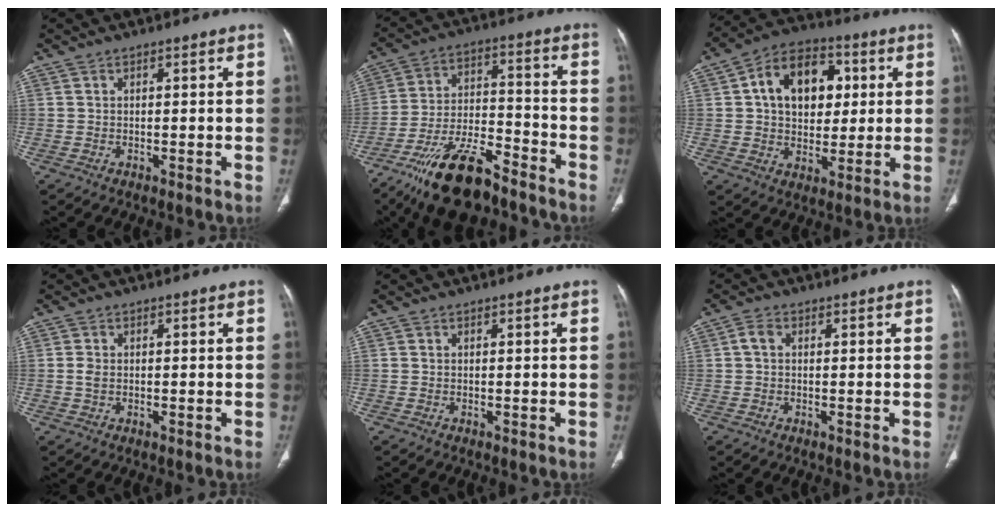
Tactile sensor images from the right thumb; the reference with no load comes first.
{"total": 16.5, "force": [-12.1, 5.7, 9.8], "torque": [-0.170, 0.069, -0.211]}
{"total": 15.2, "force": [3.3, 10.6, 10.4], "torque": [-0.123, 0.008, 0.048]}
{"total": 1.5, "force": [-0.2, 1.0, 1.1], "torque": [-0.029, 0.000, -0.006]}
{"total": 0.0}
{"total": 1.9, "force": [0.2, 1.4, 1.3], "torque": [-0.024, 0.007, 0.000]}